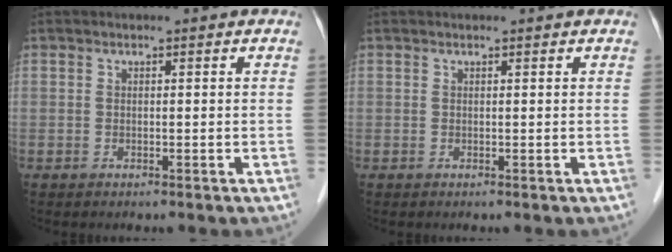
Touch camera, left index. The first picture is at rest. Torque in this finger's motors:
{"motor_torque": [0.08, -0.02, 0.00, 0.00]}